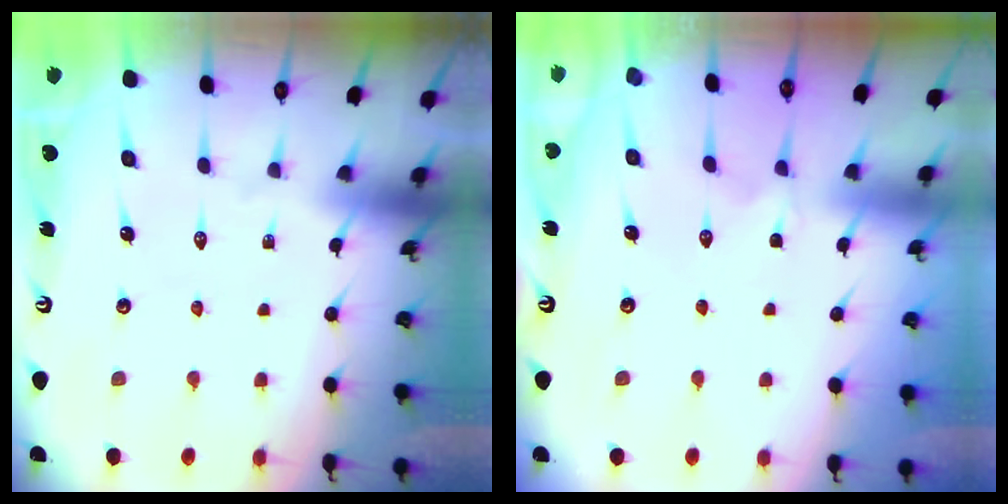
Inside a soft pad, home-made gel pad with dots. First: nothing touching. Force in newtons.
{"total": 0.6, "press": 0.5, "slide": 0.3}